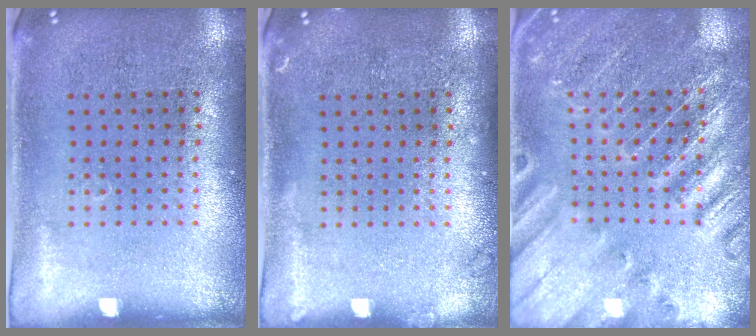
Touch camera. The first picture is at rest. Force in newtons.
{"total": 0.7, "press": 0.7, "slide": 0.1}
{"total": 2.8, "press": 2.8, "slide": 0.4}